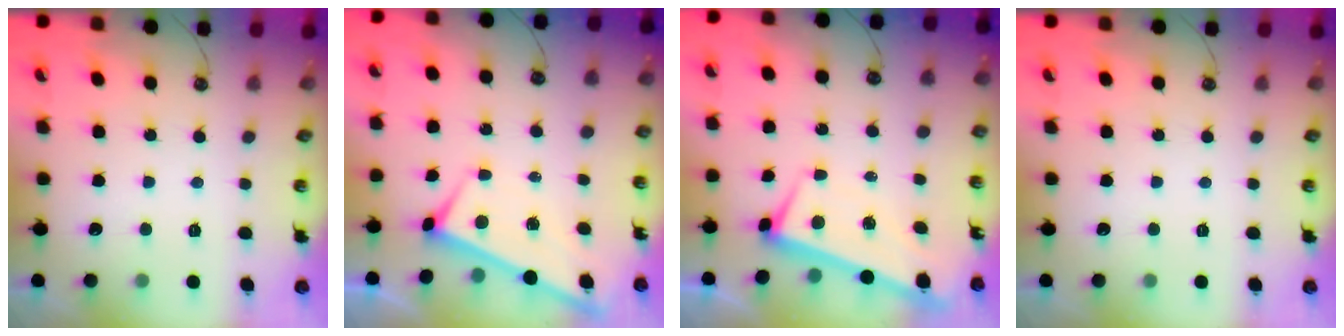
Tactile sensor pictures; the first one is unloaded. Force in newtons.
{"total": 1.7, "press": 1.7, "slide": 0.1}
{"total": 1.3, "press": 0.5, "slide": 1.2}
{"total": 0.0}